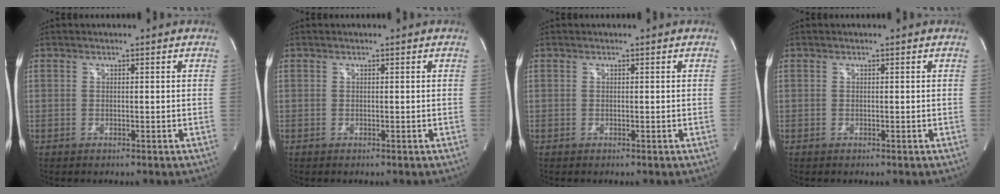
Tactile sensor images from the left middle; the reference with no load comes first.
{"total": 0.0}
{"total": 0.0}
{"total": 0.0}